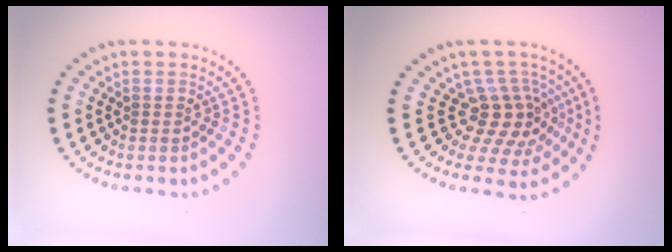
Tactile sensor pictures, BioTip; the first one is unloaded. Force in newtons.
{"total": 4.2, "press": 3.1, "slide": 2.9}